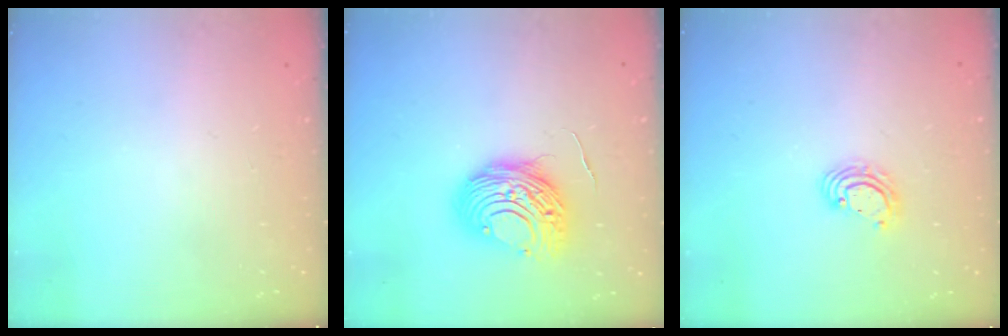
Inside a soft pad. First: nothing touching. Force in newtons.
{"total": 12.0, "press": 12.0, "slide": 0.9}
{"total": 4.6, "press": 4.6, "slide": 0.2}